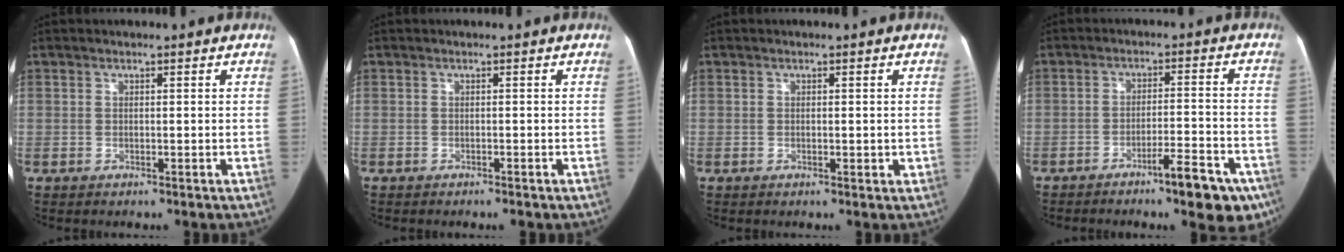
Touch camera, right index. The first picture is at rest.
{"total": 0.8, "force": [-0.7, 0.1, 0.4], "torque": [-0.008, -0.002, -0.009]}
{"total": 1.1, "force": [0.0, 0.5, 1.0], "torque": [-0.015, -0.002, 0.001]}
{"total": 9.4, "force": [-6.1, 1.6, 7.0], "torque": [-0.081, 0.009, -0.084]}